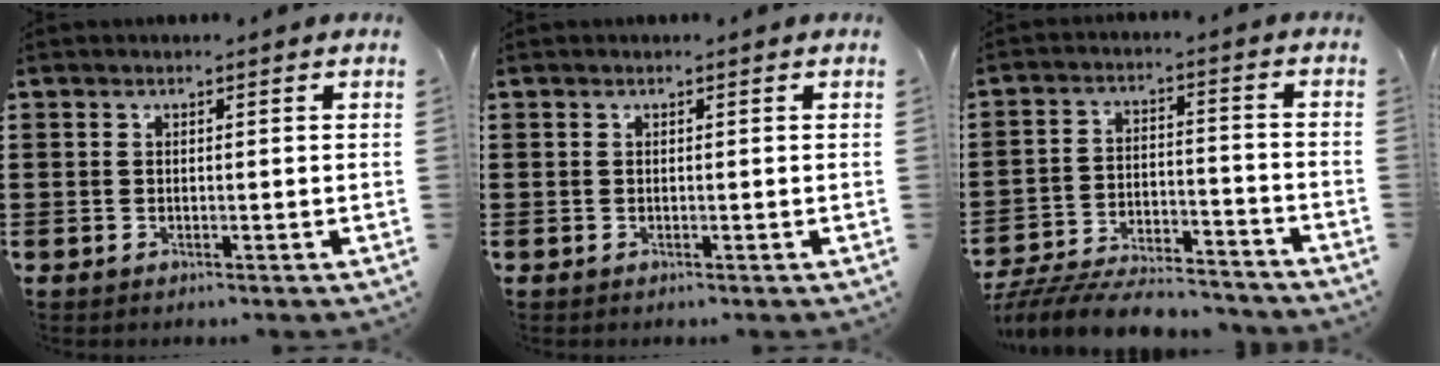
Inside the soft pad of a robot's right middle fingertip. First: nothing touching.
{"total": 0.0}
{"total": 8.3, "force": [-8.0, 1.1, 2.0], "torque": [-0.037, 0.015, -0.155]}